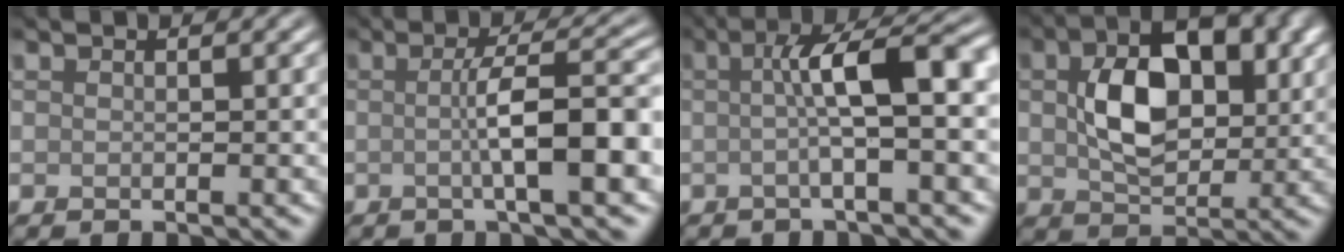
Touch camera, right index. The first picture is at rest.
{"total": 7.1, "force": [-0.5, 1.4, 7.0], "torque": [-0.106, 0.008, -0.009]}
{"total": 6.2, "force": [0.3, 1.1, 6.1], "torque": [-0.096, 0.014, -0.001]}
{"total": 8.2, "force": [1.5, 5.2, 6.2], "torque": [-0.110, 0.003, 0.027]}